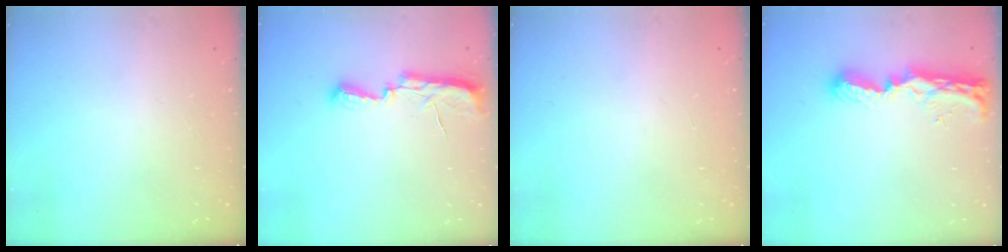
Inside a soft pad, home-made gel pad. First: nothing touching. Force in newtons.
{"total": 8.8, "press": 8.2, "slide": 3.2}
{"total": 0.9, "press": 0.9, "slide": 0.0}
{"total": 8.6, "press": 8.5, "slide": 1.0}